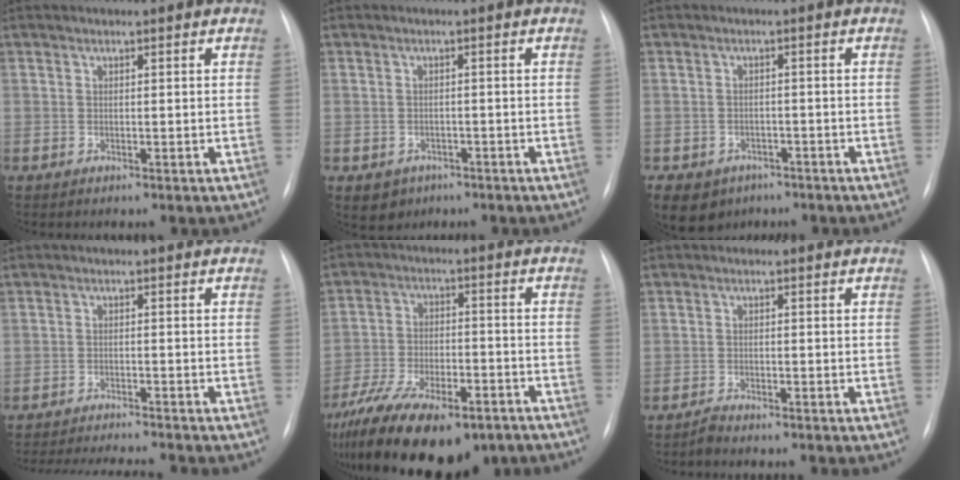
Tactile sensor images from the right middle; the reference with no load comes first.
{"total": 3.5, "force": [-1.8, 2.9, 0.8], "torque": [-0.010, 0.004, -0.017]}
{"total": 7.6, "force": [-4.6, 5.7, 1.9], "torque": [-0.037, 0.006, -0.062]}
{"total": 11.8, "force": [-11.0, 0.7, 4.4], "torque": [-0.062, -0.013, -0.155]}
{"total": 22.8, "force": [-16.1, 9.1, 13.4], "torque": [-0.254, -0.018, -0.248]}
{"total": 1.7, "force": [-1.6, 0.2, 0.4], "torque": [-0.016, -0.003, -0.027]}